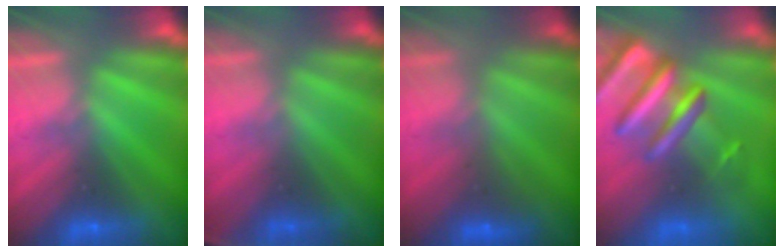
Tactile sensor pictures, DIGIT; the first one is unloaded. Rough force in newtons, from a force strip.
{"total": 2.8}
{"total": 2.9}
{"total": 9.2}